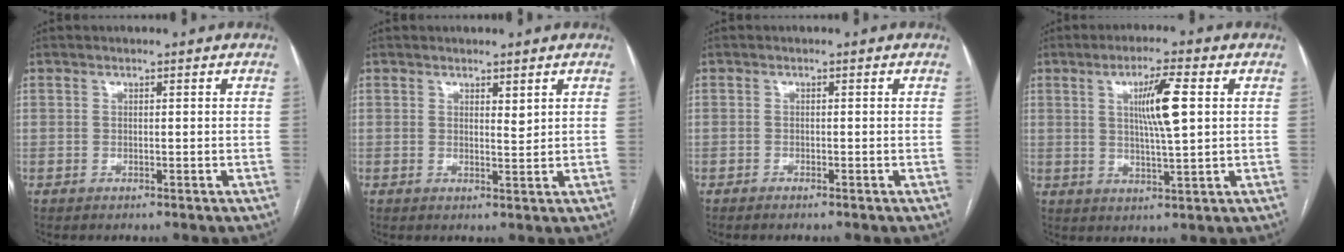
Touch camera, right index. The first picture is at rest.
{"total": 1.4, "force": [0.9, 0.3, 1.0], "torque": [-0.017, -0.009, 0.018]}
{"total": 0.7, "force": [-0.6, 0.0, 0.3], "torque": [-0.011, -0.001, -0.010]}
{"total": 7.6, "force": [1.8, 0.3, 7.3], "torque": [-0.131, 0.000, 0.032]}